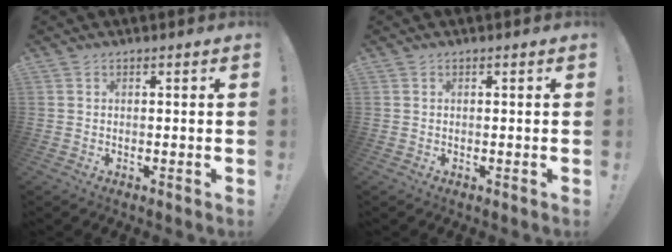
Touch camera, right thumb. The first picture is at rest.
{"total": 0.0}